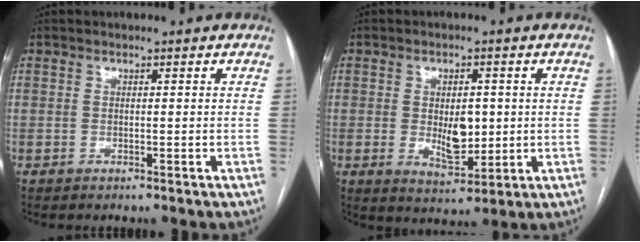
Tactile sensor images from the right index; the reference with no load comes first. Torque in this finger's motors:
{"motor_torque": [0.73, 0.15, 0.43, 0.08]}